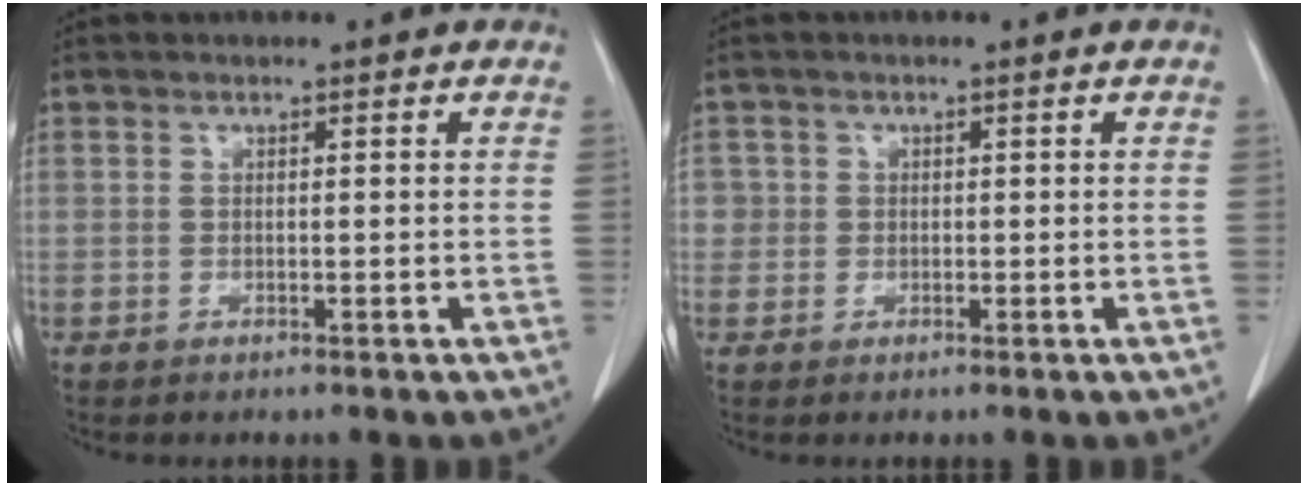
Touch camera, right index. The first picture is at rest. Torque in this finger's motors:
{"motor_torque": [0.25, 0.02, 0.12, 0.02]}